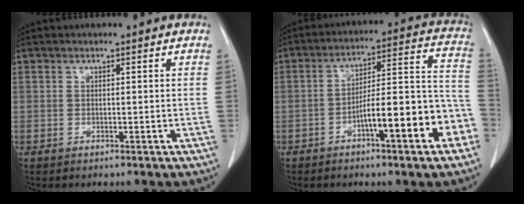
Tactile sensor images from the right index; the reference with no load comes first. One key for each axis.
{"total": 13.7, "fx": -5.9, "fy": 2.2, "fz": 12.2, "tx": -0.165, "ty": 0.035, "tz": -0.087}